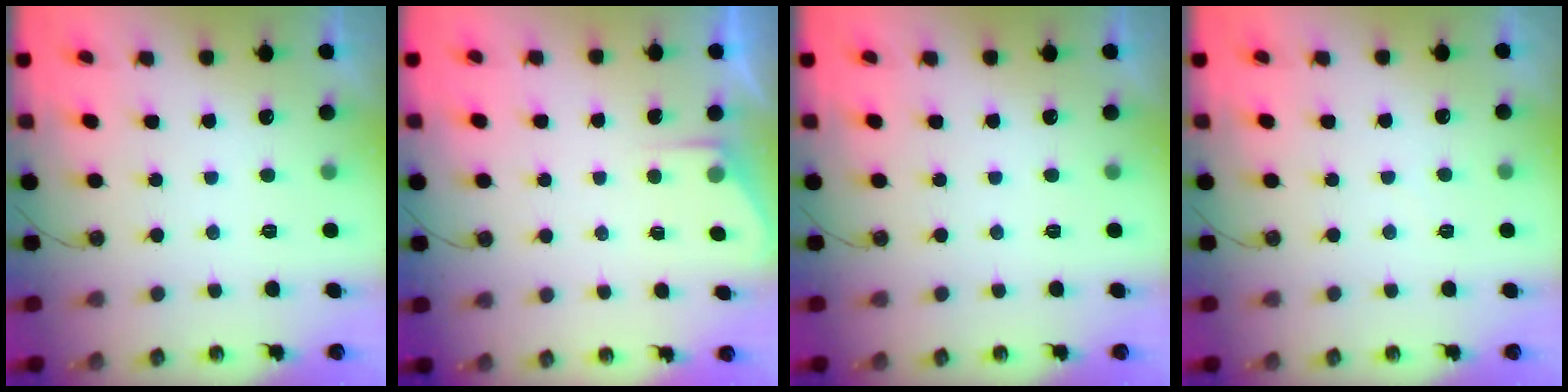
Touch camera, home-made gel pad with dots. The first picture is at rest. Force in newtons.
{"total": 2.7, "press": 2.6, "slide": 0.4}
{"total": 0.0}
{"total": 2.6, "press": 2.6, "slide": 0.4}